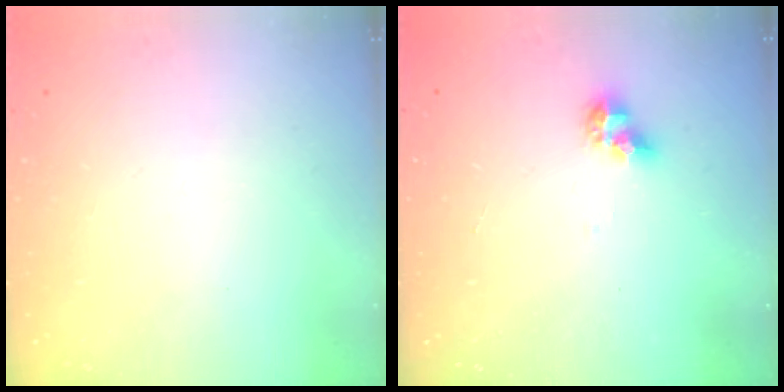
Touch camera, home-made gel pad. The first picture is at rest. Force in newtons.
{"total": 6.3, "press": 6.3, "slide": 0.5}